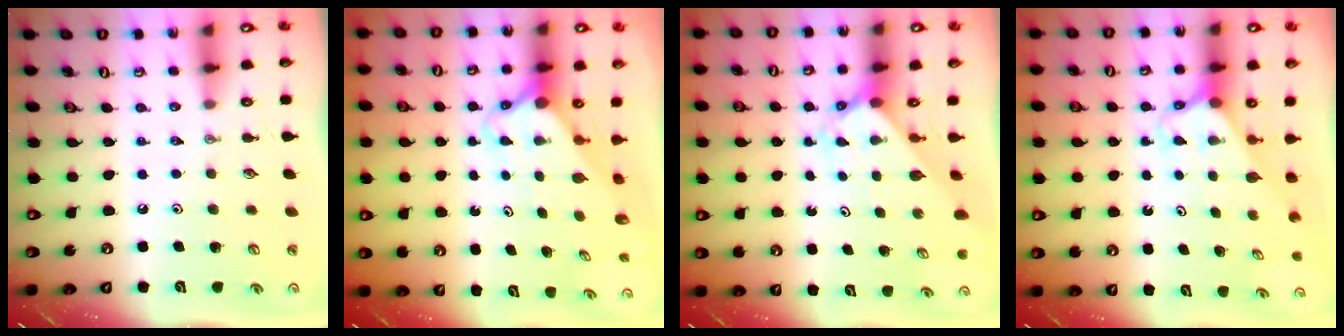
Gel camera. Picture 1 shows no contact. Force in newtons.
{"total": 3.1, "press": 3.0, "slide": 0.3}
{"total": 2.1, "press": 2.1, "slide": 0.1}
{"total": 2.7, "press": 2.7, "slide": 0.1}